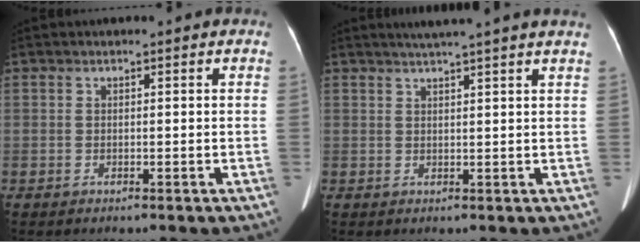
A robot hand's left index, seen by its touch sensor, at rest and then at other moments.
{"total": 7.5, "force": [6.3, -1.1, 3.8], "torque": [-0.051, 0.022, 0.072]}